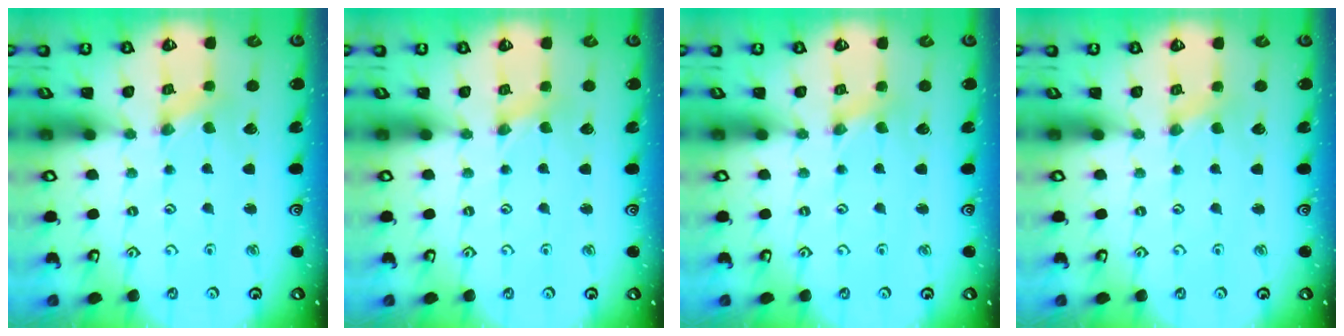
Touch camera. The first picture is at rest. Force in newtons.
{"total": 0.0}
{"total": 0.8, "press": 0.8, "slide": 0.1}
{"total": 0.0}